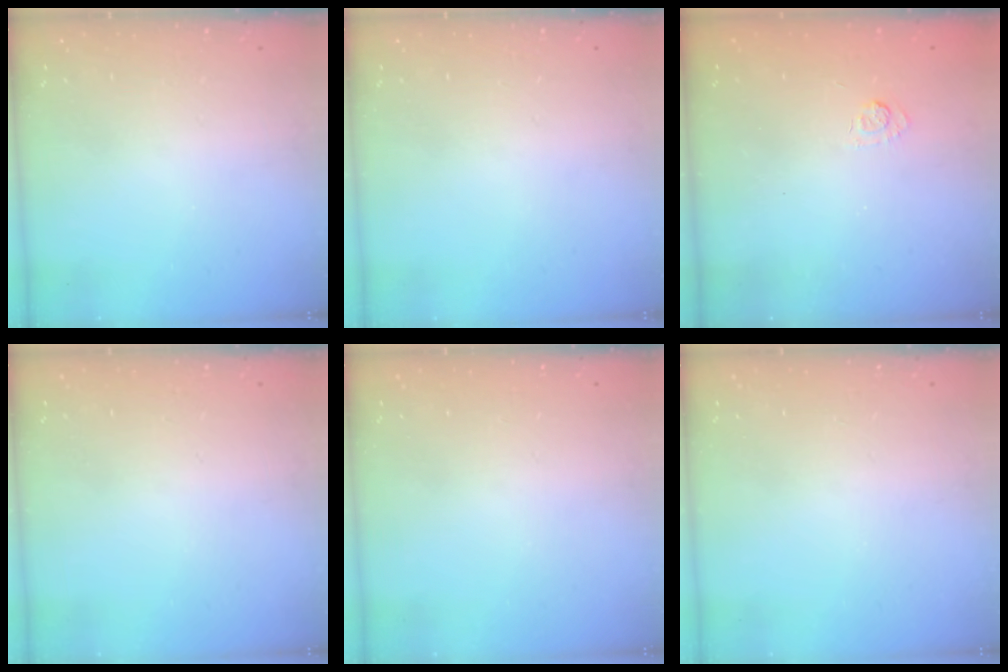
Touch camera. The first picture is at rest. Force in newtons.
{"total": 0.0}
{"total": 2.2, "press": 1.6, "slide": 1.4}
{"total": 0.0}
{"total": 0.0}
{"total": 0.0}